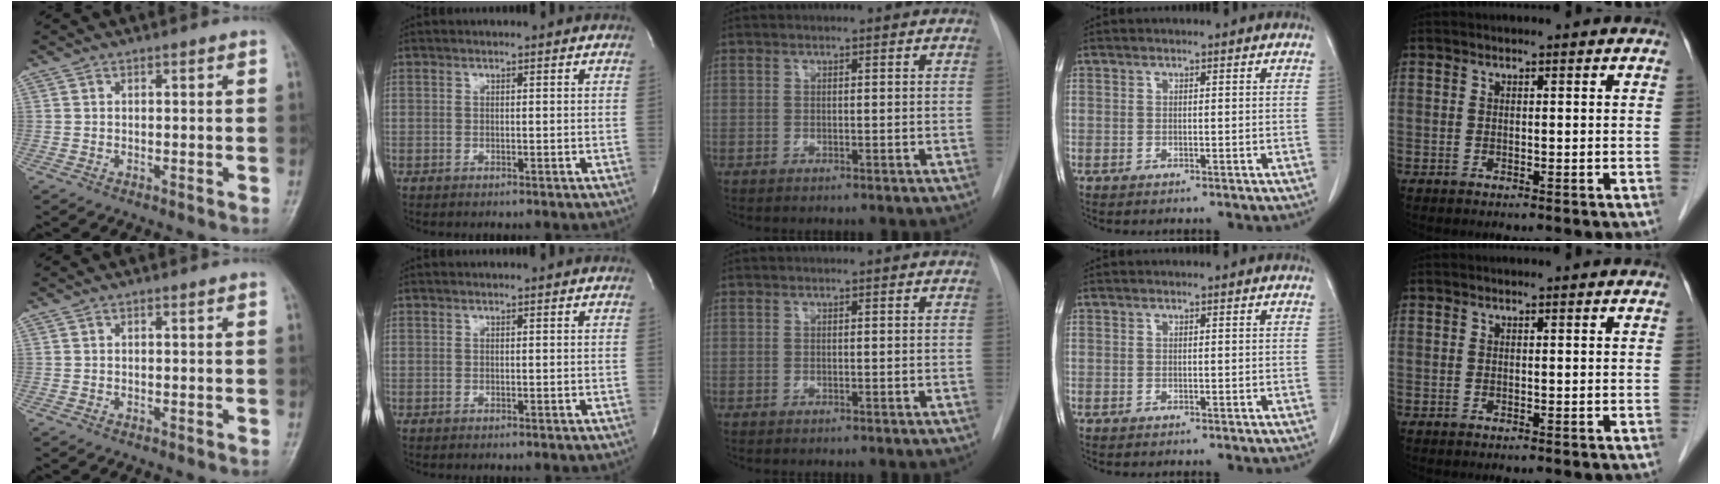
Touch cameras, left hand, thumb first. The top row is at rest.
{}